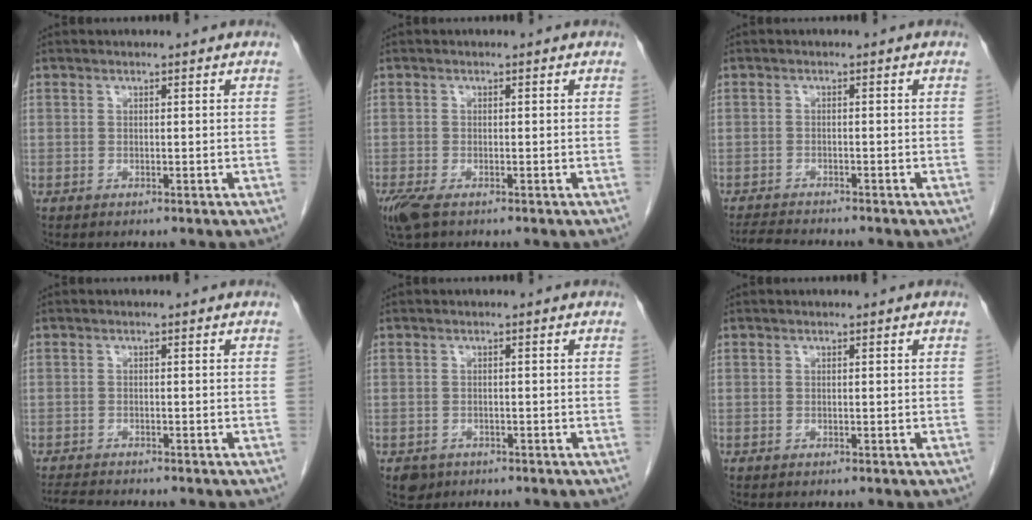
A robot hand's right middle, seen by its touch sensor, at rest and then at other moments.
{"total": 3.4, "force": [-2.1, 1.1, 2.5], "torque": [-0.058, -0.012, -0.036]}
{"total": 4.8, "force": [-4.5, 0.1, 1.6], "torque": [-0.026, -0.016, -0.074]}
{"total": 4.1, "force": [-3.9, 0.2, 1.5], "torque": [-0.024, -0.016, -0.065]}
{"total": 2.1, "force": [-1.3, 1.6, 0.4], "torque": [-0.010, 0.002, -0.016]}
{"total": 0.0}